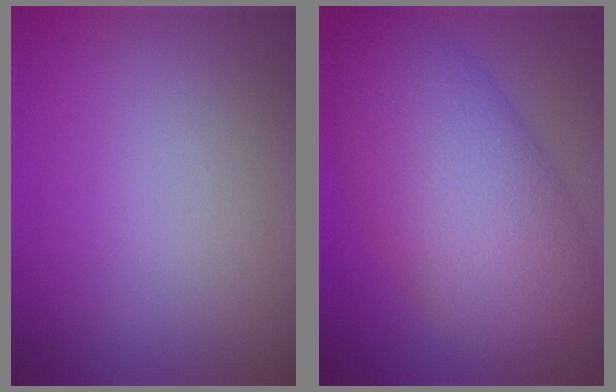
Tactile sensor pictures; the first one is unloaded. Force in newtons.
{"total": 11.4, "press": 11.4, "slide": 0.1}